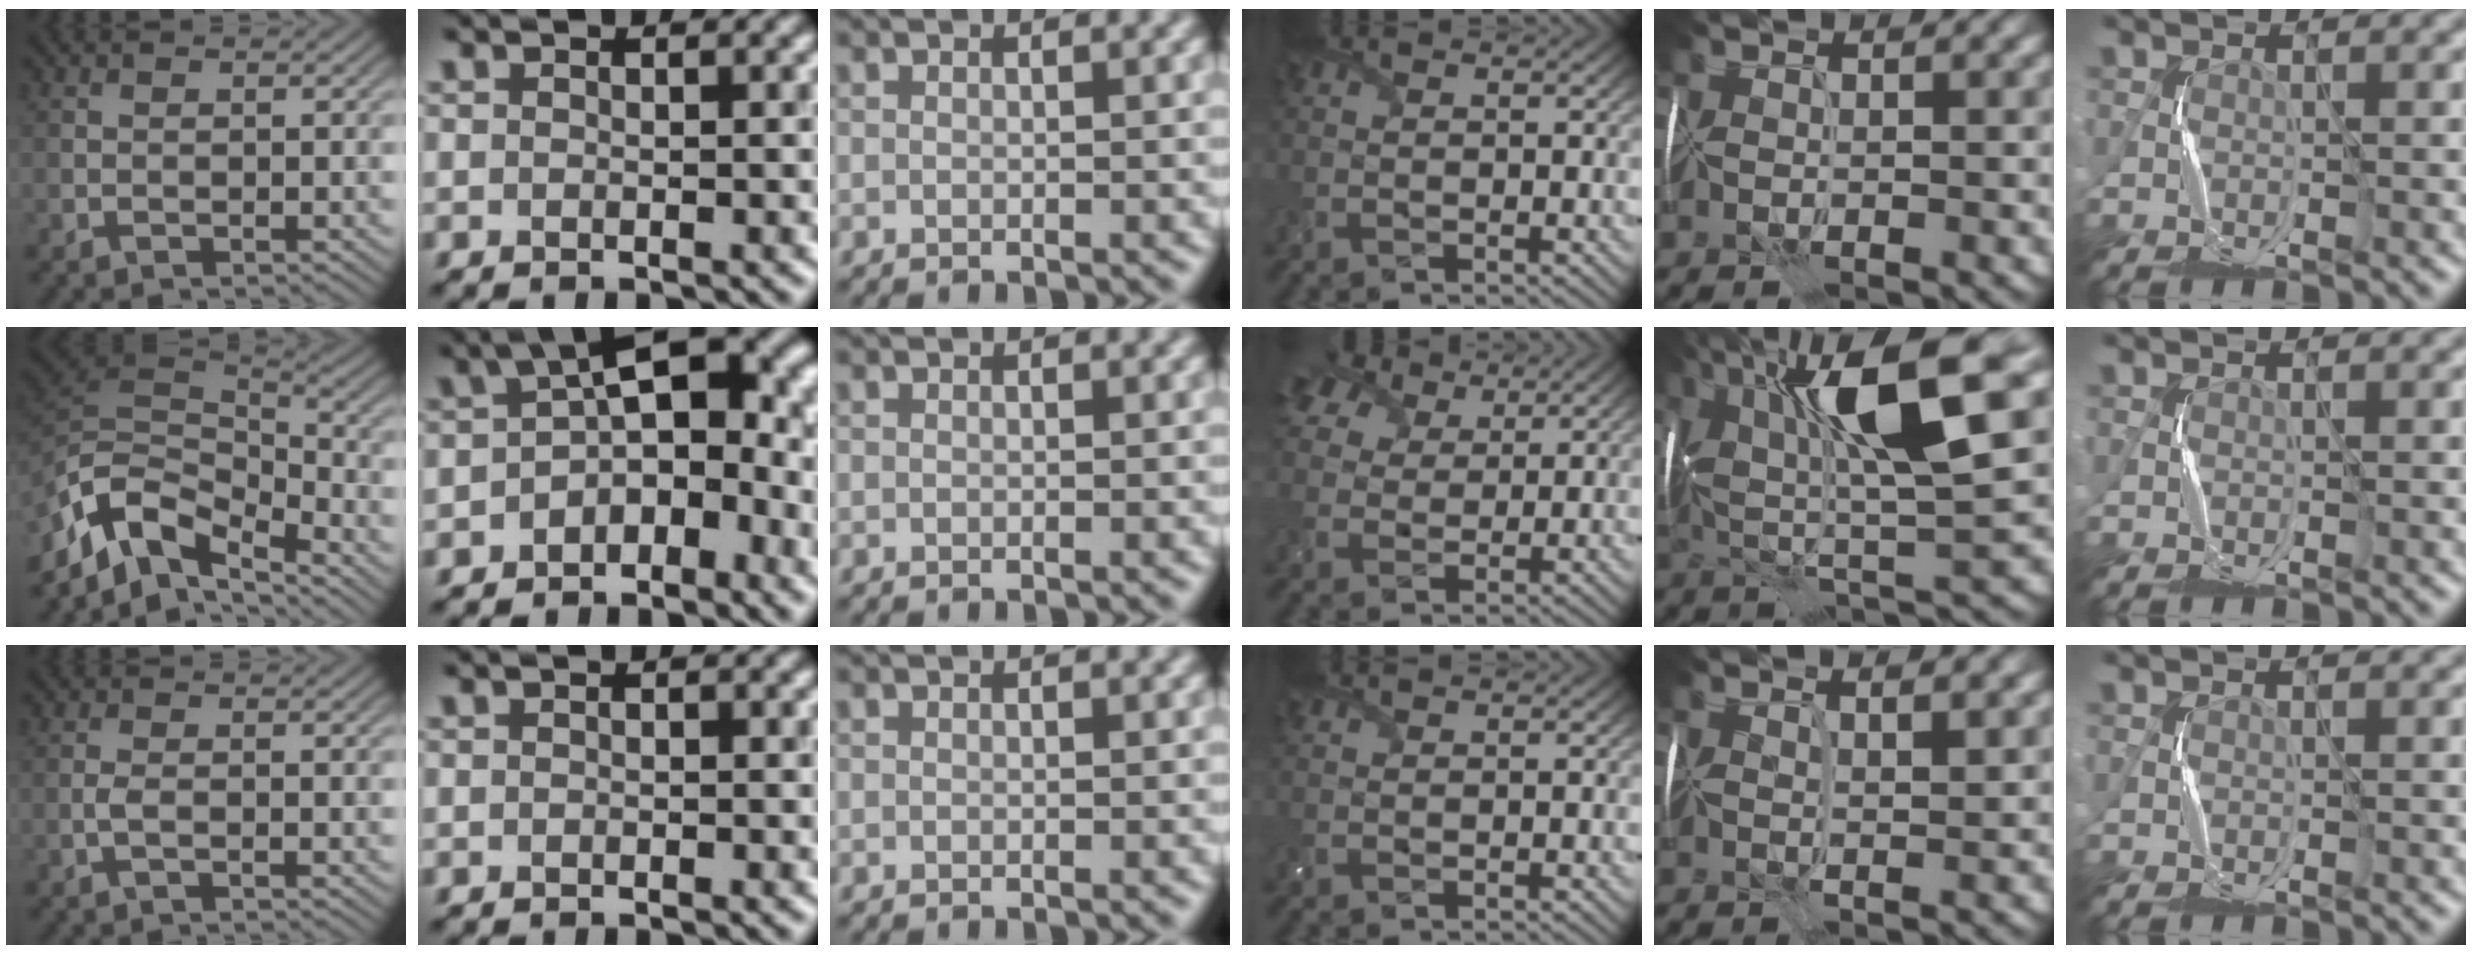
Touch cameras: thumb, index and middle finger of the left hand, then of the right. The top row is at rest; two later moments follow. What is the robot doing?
{"motion": "fold", "object": "tissue"}